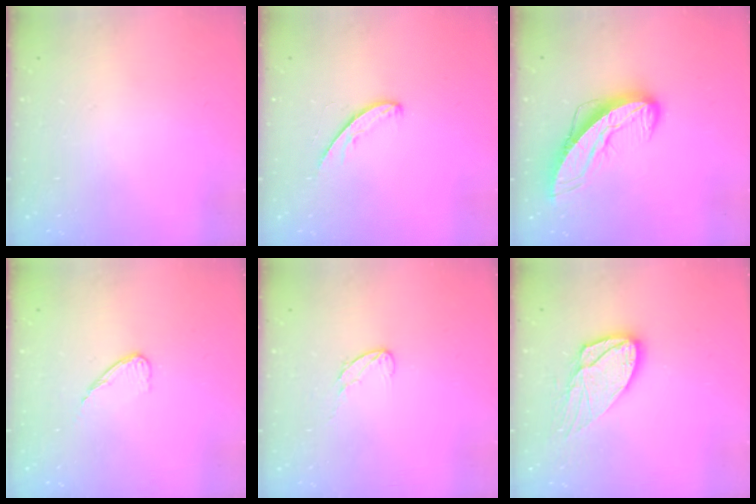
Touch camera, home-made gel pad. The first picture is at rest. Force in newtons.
{"total": 5.3, "press": 5.3, "slide": 0.5}
{"total": 11.0, "press": 11.0, "slide": 1.2}
{"total": 6.6, "press": 6.6, "slide": 0.5}
{"total": 5.9, "press": 5.9, "slide": 0.4}
{"total": 13.8, "press": 13.8, "slide": 1.0}